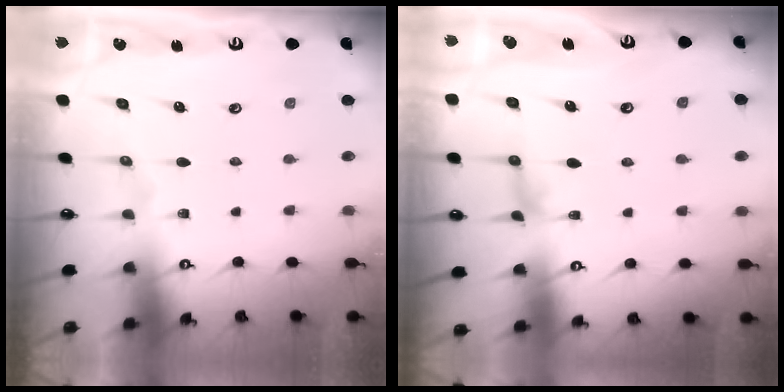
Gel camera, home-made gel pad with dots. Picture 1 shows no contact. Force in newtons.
{"total": 0.8, "press": 0.5, "slide": 0.7}